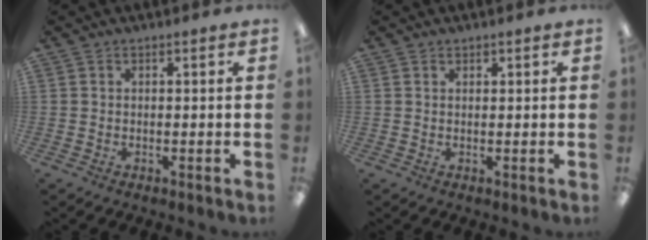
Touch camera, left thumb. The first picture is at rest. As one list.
[{"total": 0.8, "force": [0.7, 0.4, 0.1], "torque": [-0.001, 0.000, 0.013]}]